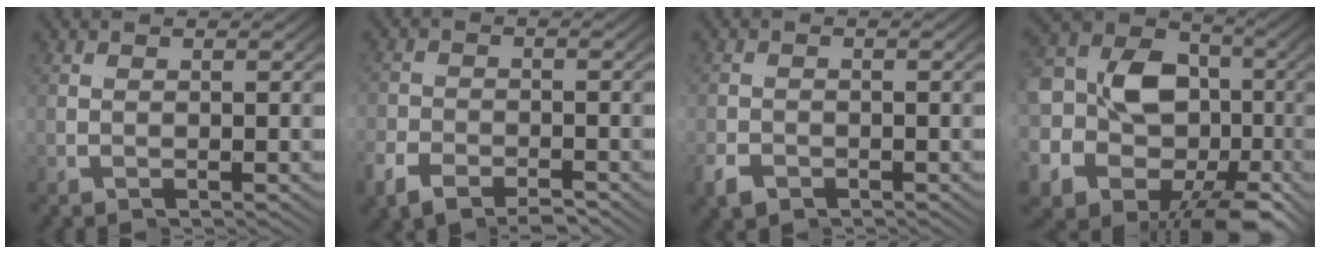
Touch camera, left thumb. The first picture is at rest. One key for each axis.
{"total": 1.6, "fx": -1.0, "fy": -0.2, "fz": -1.2, "tx": 0.009, "ty": 0.003, "tz": -0.026}
{"total": 1.5, "fx": -1.2, "fy": 0.8, "fz": -0.4, "tx": 0.003, "ty": -0.007, "tz": -0.020}
{"total": 17.1, "fx": -2.3, "fy": 11.4, "fz": 12.5, "tx": -0.230, "ty": -0.029, "tz": -0.030}